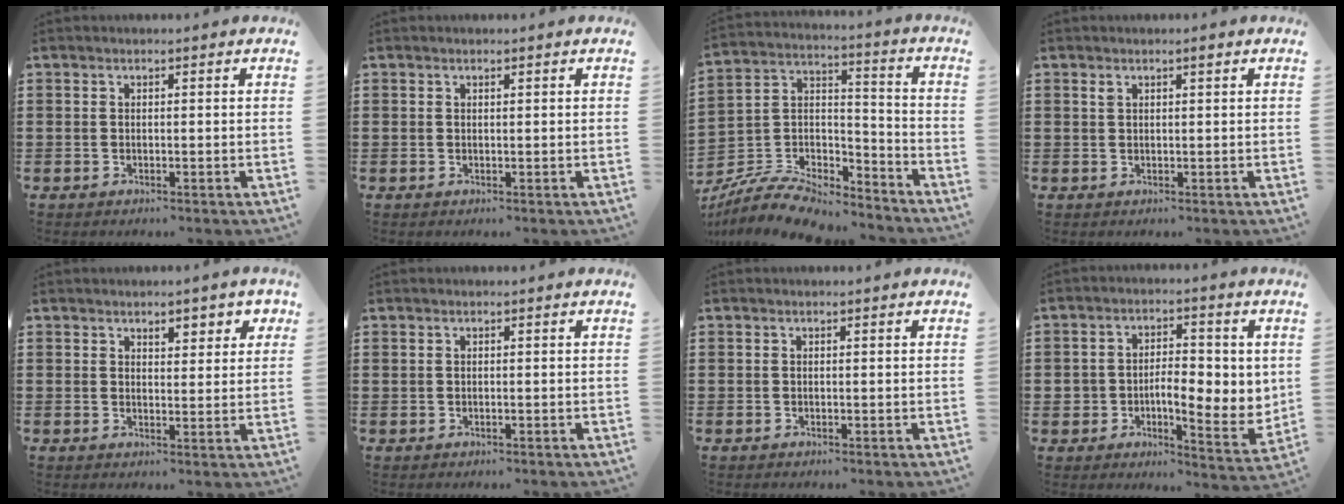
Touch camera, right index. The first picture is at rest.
{"total": 0.0}
{"total": 8.5, "force": [-7.9, 2.3, 2.2], "torque": [-0.055, 0.007, -0.158]}
{"total": 1.3, "force": [0.8, 0.3, 1.0], "torque": [-0.020, 0.001, 0.013]}
{"total": 2.9, "force": [2.1, 1.5, 1.4], "torque": [-0.027, 0.007, 0.034]}
{"total": 0.0}
{"total": 0.0}
{"total": 7.5, "force": [-0.5, 4.7, 5.9], "torque": [-0.093, 0.001, -0.015]}